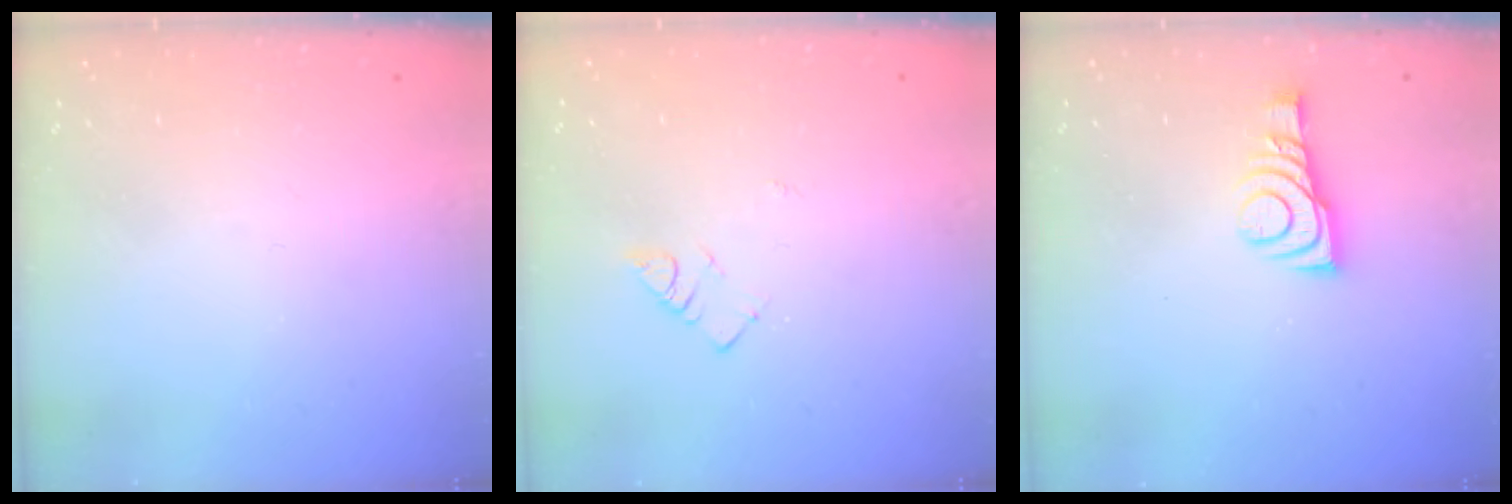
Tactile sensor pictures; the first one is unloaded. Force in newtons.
{"total": 2.8, "press": 2.7, "slide": 0.4}
{"total": 9.1, "press": 9.1, "slide": 0.4}